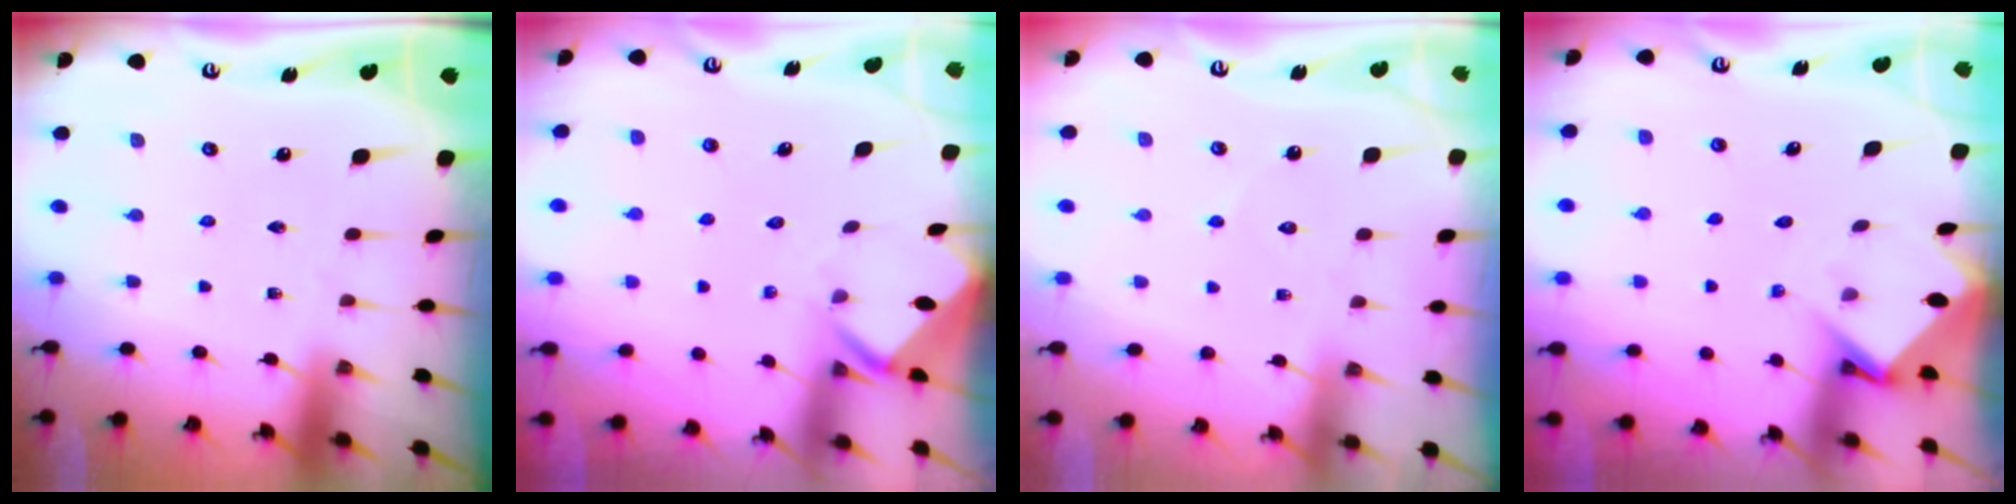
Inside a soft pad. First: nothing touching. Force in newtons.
{"total": 2.4, "press": 2.4, "slide": 0.1}
{"total": 3.9, "press": 3.8, "slide": 0.4}
{"total": 3.4, "press": 3.3, "slide": 0.3}